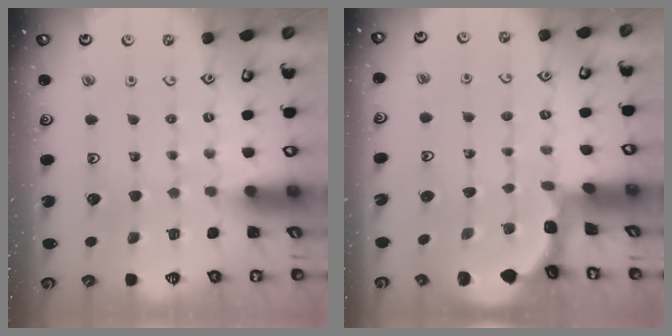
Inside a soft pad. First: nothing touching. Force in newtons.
{"total": 2.6, "press": 2.6, "slide": 0.3}